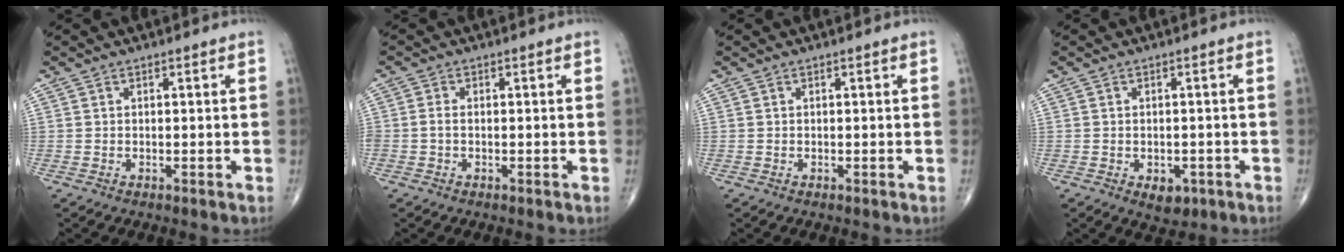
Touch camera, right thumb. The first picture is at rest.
{"total": 1.3, "force": [-0.3, 0.8, 1.0], "torque": [-0.020, 0.001, -0.007]}
{"total": 0.0}
{"total": 3.6, "force": [-1.5, 2.3, 2.3], "torque": [-0.017, 0.003, -0.013]}